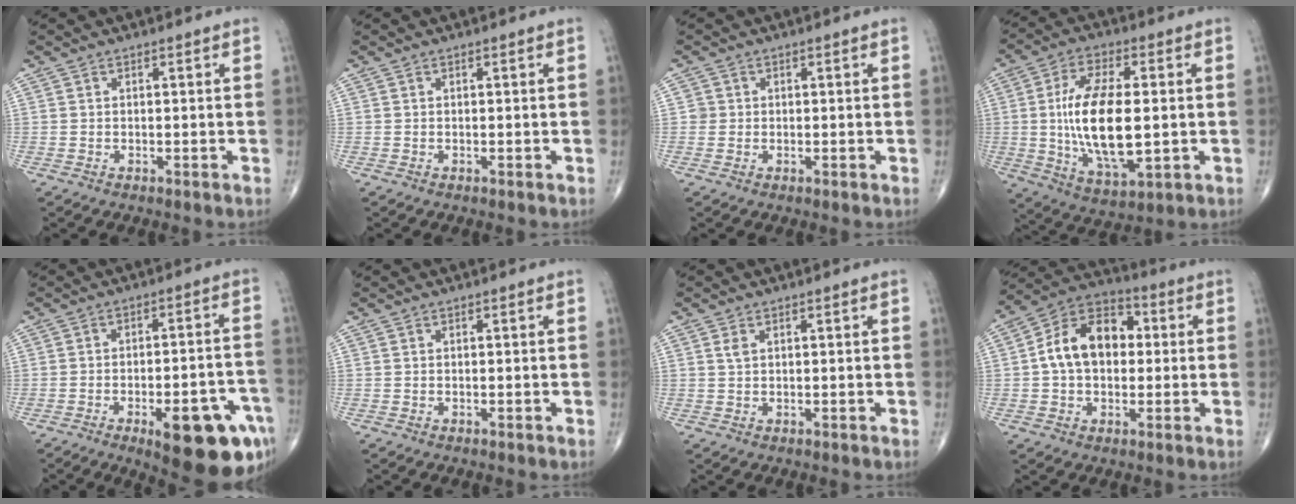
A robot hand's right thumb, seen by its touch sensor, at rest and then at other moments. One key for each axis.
{"total": 0.0}
{"total": 1.3, "fx": 0.1, "fy": 1.3, "fz": 0.0, "tx": 0.010, "ty": 0.004, "tz": -0.001}
{"total": 17.3, "fx": -0.2, "fy": 7.7, "fz": 15.5, "tx": -0.286, "ty": -0.008, "tz": 0.003}
{"total": 17.4, "fx": -8.2, "fy": 5.9, "fz": 14.2, "tx": -0.126, "ty": 0.037, "tz": -0.096}
{"total": 0.0}
{"total": 1.3, "fx": 0.6, "fy": 0.7, "fz": 0.9, "tx": -0.019, "ty": 0.004, "tz": 0.014}
{"total": 13.9, "fx": 1.1, "fy": 9.6, "fz": 10.0, "tx": -0.144, "ty": 0.030, "tz": 0.007}